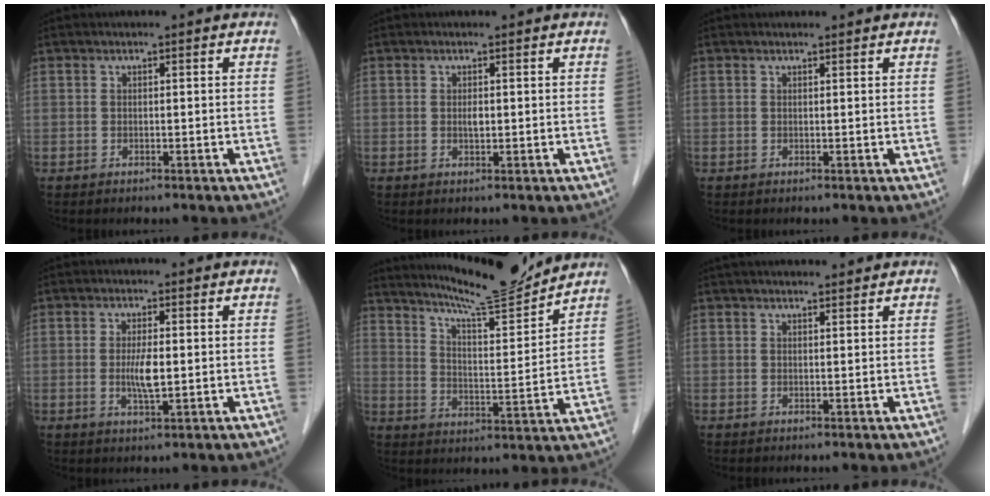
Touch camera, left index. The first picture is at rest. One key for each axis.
{"total": 0.9, "fx": 0.1, "fy": 0.4, "fz": 0.8, "tx": -0.016, "ty": -0.001, "tz": 0.003}
{"total": 1.1, "fx": 1.1, "fy": 0.1, "fz": 0.1, "tx": -0.007, "ty": 0.007, "tz": 0.018}
{"total": 3.6, "fx": -0.1, "fy": 0.7, "fz": 3.6, "tx": -0.073, "ty": -0.006, "tz": -0.001}
{"total": 13.3, "fx": 12.5, "fy": -0.6, "fz": 4.5, "tx": -0.082, "ty": -0.009, "tz": 0.195}
{"total": 7.0, "fx": 6.5, "fy": 1.0, "fz": 2.6, "tx": -0.031, "ty": 0.027, "tz": 0.086}